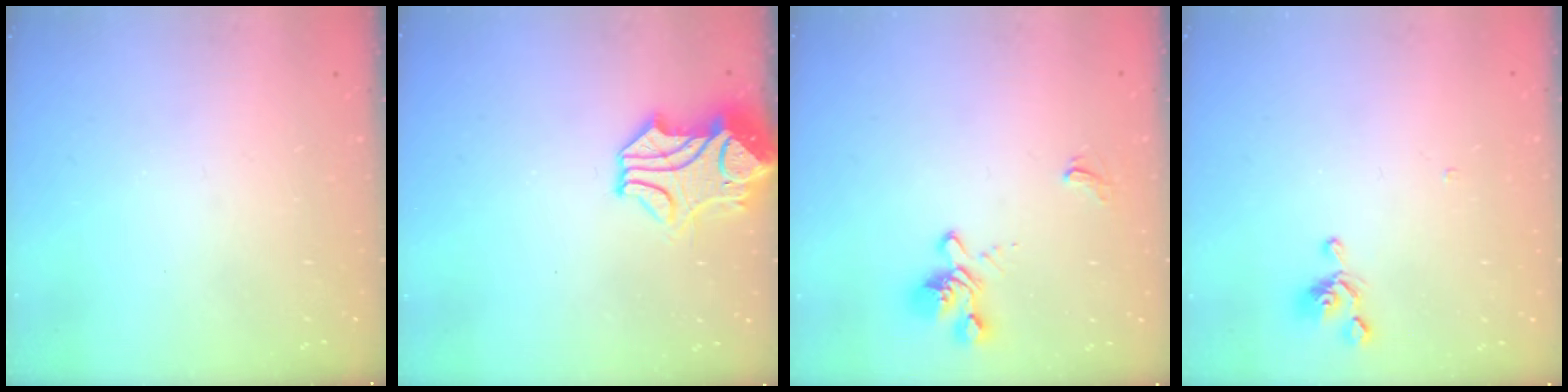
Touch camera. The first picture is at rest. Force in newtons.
{"total": 2.9, "press": 2.8, "slide": 0.9}
{"total": 5.7, "press": 5.5, "slide": 1.6}
{"total": 0.8, "press": 0.7, "slide": 0.5}